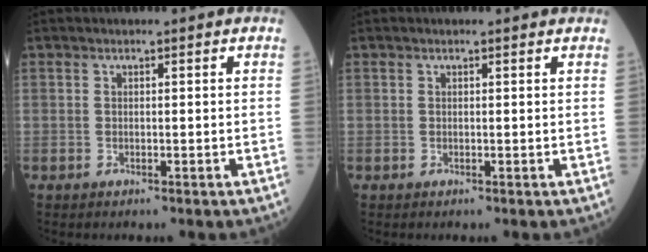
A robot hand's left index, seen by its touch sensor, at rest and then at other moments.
{"total": 1.1, "force": [1.1, 0.1, 0.2], "torque": [-0.011, 0.004, 0.007]}